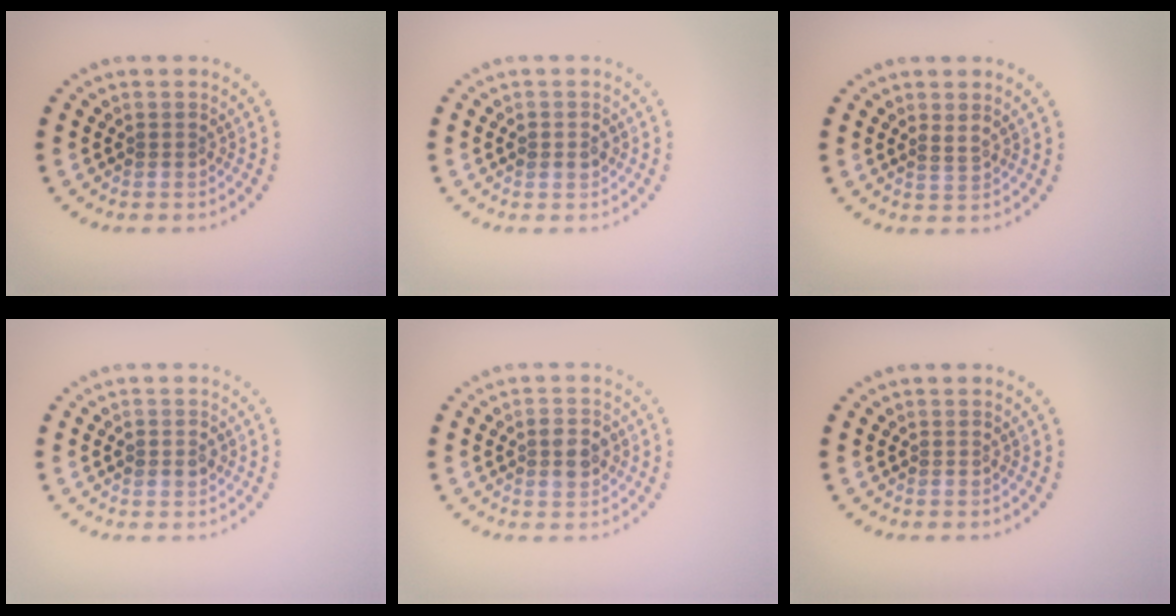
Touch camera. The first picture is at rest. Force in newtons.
{"total": 0.9, "press": 0.9, "slide": 0.1}
{"total": 1.0, "press": 0.8, "slide": 0.6}
{"total": 1.2, "press": 1.2, "slide": 0.1}
{"total": 2.7, "press": 2.7, "slide": 0.0}
{"total": 0.0}